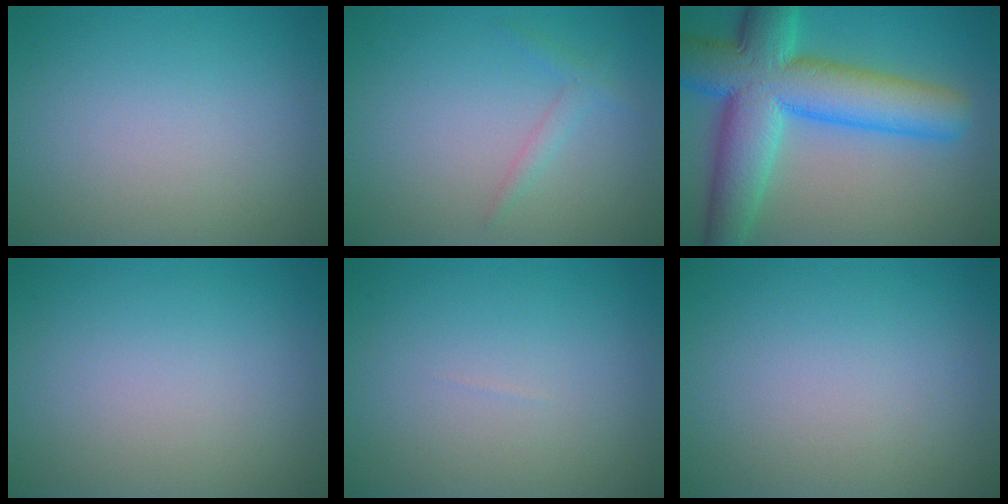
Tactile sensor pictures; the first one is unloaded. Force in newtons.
{"total": 1.2, "press": 1.2, "slide": 0.1}
{"total": 12.1, "press": 12.1, "slide": 0.3}
{"total": 0.0}
{"total": 0.0}
{"total": 0.0}